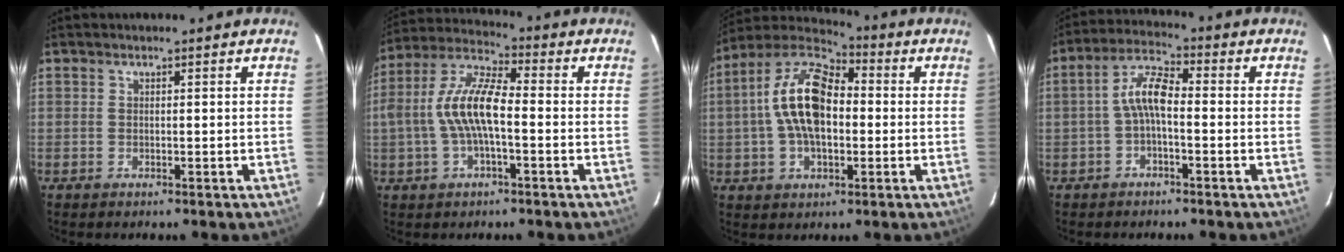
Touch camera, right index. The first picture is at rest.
{"total": 11.7, "force": [-1.5, 4.1, 10.9], "torque": [-0.225, 0.014, -0.030]}
{"total": 15.1, "force": [0.1, 8.0, 12.8], "torque": [-0.249, 0.020, -0.007]}
{"total": 5.3, "force": [-1.5, 1.7, 4.8], "torque": [-0.104, 0.020, -0.031]}